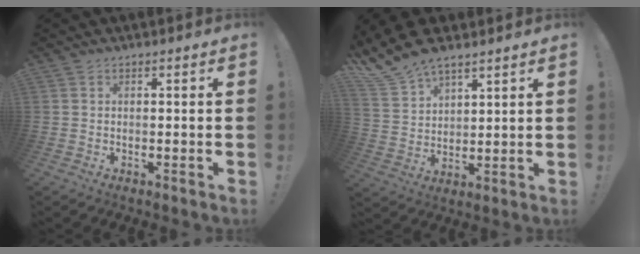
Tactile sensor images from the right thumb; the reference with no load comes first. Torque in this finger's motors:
{"motor_torque": [0.02, 0.06, 0.36, 0.31, 0.05]}